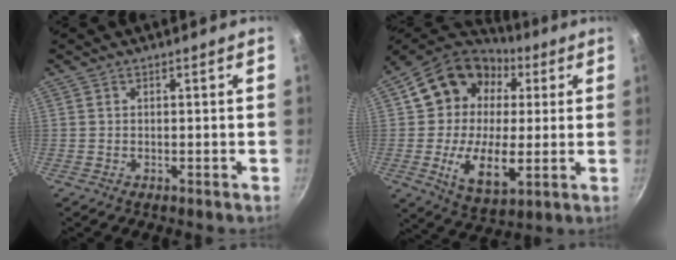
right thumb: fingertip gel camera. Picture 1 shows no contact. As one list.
[{"total": 20.8, "force": [2.7, 15.1, 14.1], "torque": [-0.212, 0.015, 0.041]}]